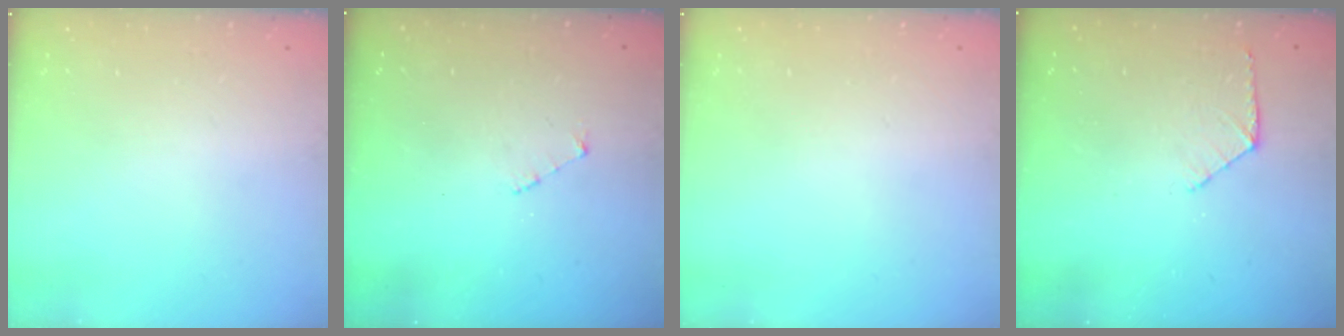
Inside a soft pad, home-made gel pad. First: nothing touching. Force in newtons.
{"total": 2.6, "press": 2.6, "slide": 0.2}
{"total": 0.0}
{"total": 6.1, "press": 6.1, "slide": 0.6}